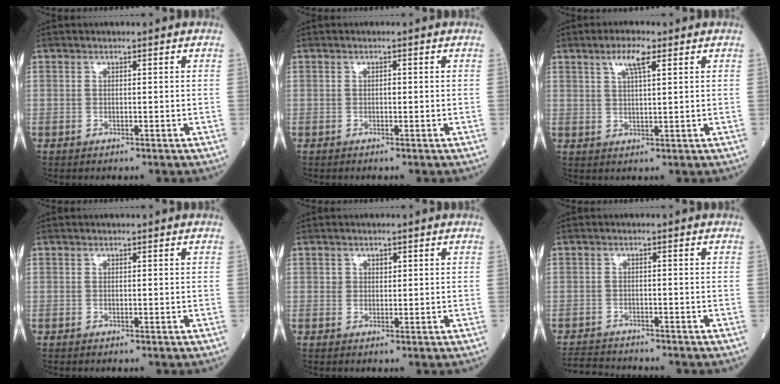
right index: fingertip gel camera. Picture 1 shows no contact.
{"total": 0.5, "force": [0.0, 0.3, 0.4], "torque": [-0.007, 0.001, -0.003]}
{"total": 4.3, "force": [2.4, 0.6, 3.5], "torque": [-0.070, 0.005, 0.044]}
{"total": 0.0}
{"total": 1.4, "force": [0.6, 1.1, 0.6], "torque": [-0.005, 0.000, 0.007]}
{"total": 5.2, "force": [-5.2, 0.3, 0.7], "torque": [-0.009, -0.016, -0.088]}